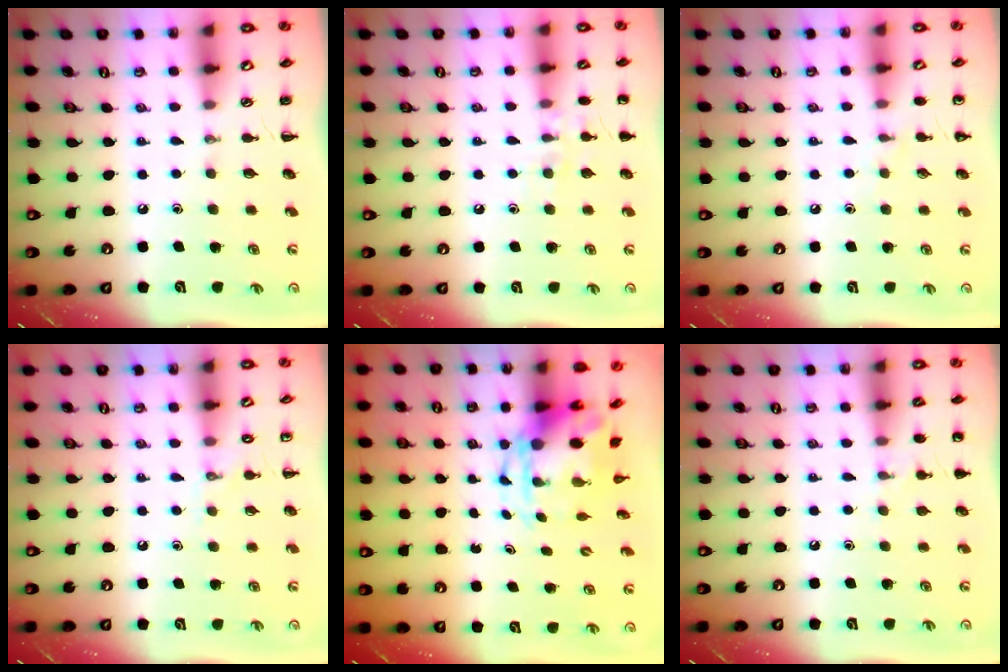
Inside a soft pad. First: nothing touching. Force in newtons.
{"total": 6.9, "press": 6.8, "slide": 1.4}
{"total": 4.2, "press": 4.0, "slide": 1.3}
{"total": 5.6, "press": 5.3, "slide": 1.6}
{"total": 4.4, "press": 4.2, "slide": 1.1}
{"total": 6.5, "press": 6.4, "slide": 1.4}